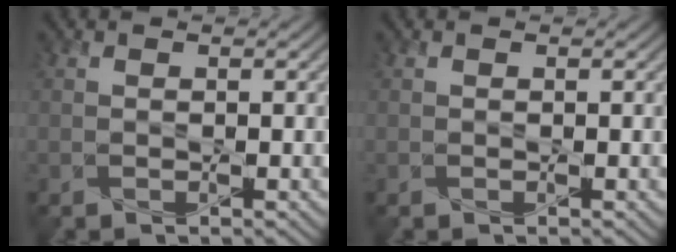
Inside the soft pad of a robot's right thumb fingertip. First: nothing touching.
{"total": 0.0}